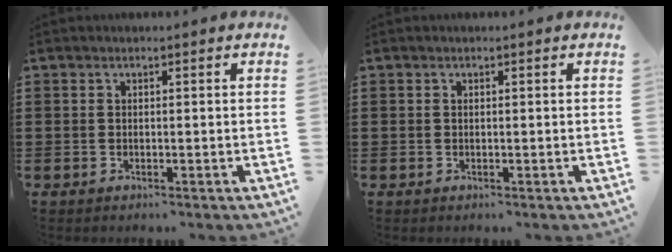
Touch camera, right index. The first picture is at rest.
{"total": 0.0}